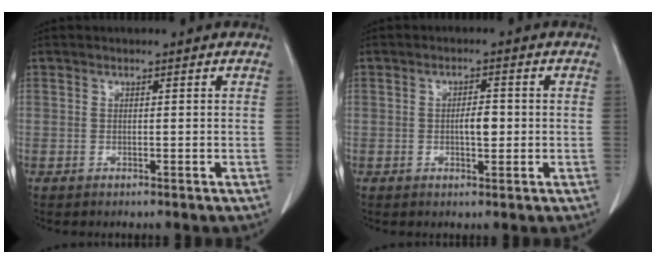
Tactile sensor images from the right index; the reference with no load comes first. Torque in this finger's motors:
{"motor_torque": [0.67, -0.21, 0.31, 0.06]}